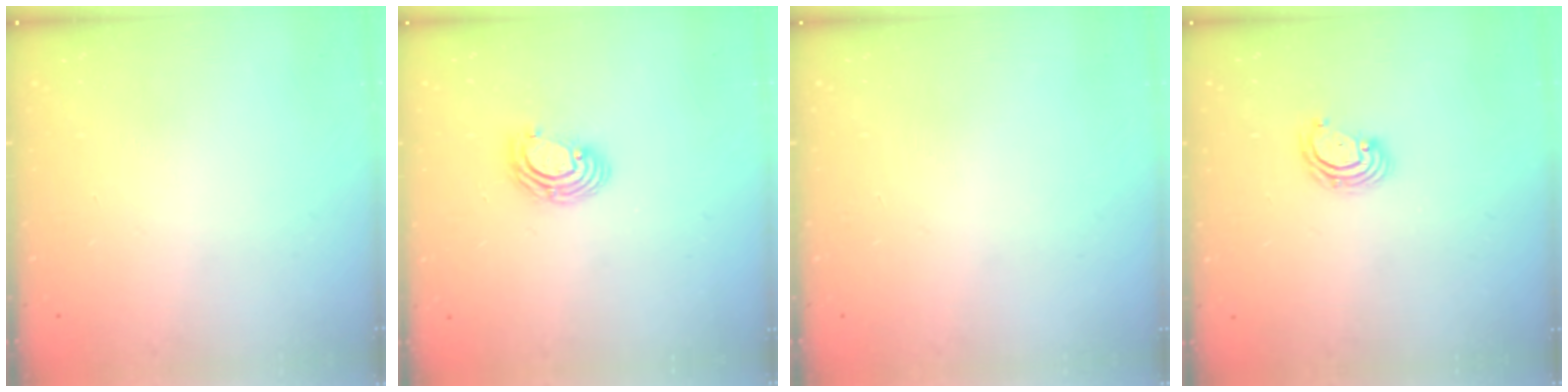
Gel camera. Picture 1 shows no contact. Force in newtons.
{"total": 6.0, "press": 6.0, "slide": 0.4}
{"total": 0.0}
{"total": 4.2, "press": 4.2, "slide": 0.3}